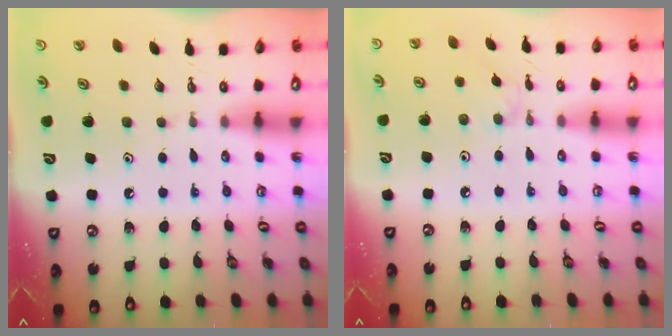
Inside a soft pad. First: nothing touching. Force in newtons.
{"total": 1.8, "press": 1.8, "slide": 0.3}